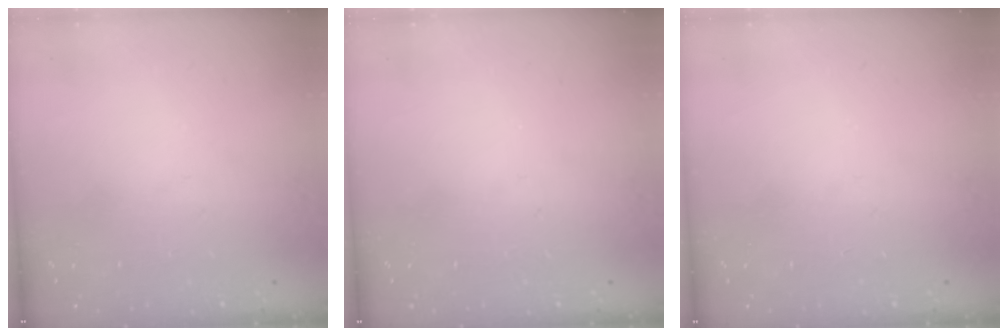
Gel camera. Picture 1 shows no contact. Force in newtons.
{"total": 0.0}
{"total": 0.0}